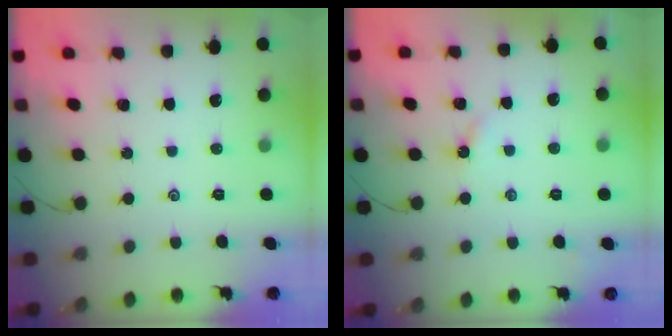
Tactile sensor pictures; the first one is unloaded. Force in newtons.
{"total": 2.0, "press": 2.0, "slide": 0.3}